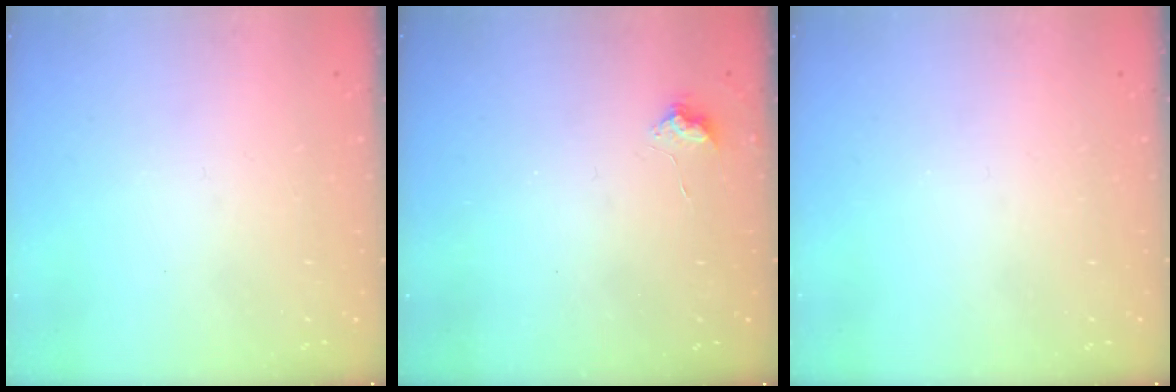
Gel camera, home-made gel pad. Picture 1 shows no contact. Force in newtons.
{"total": 4.4, "press": 4.4, "slide": 0.7}
{"total": 0.0}